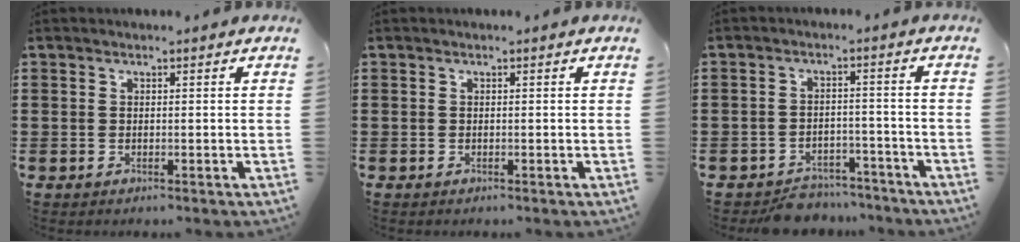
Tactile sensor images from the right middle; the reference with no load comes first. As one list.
[{"total": 0.0}, {"total": 4.1, "force": [-4.0, 1.1, 0.3], "torque": [-0.008, 0.009, -0.081]}]